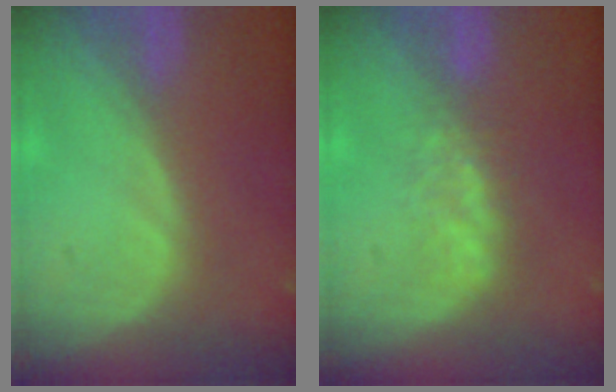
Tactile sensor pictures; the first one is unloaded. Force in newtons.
{"total": 2.7, "press": 2.7, "slide": 0.6}